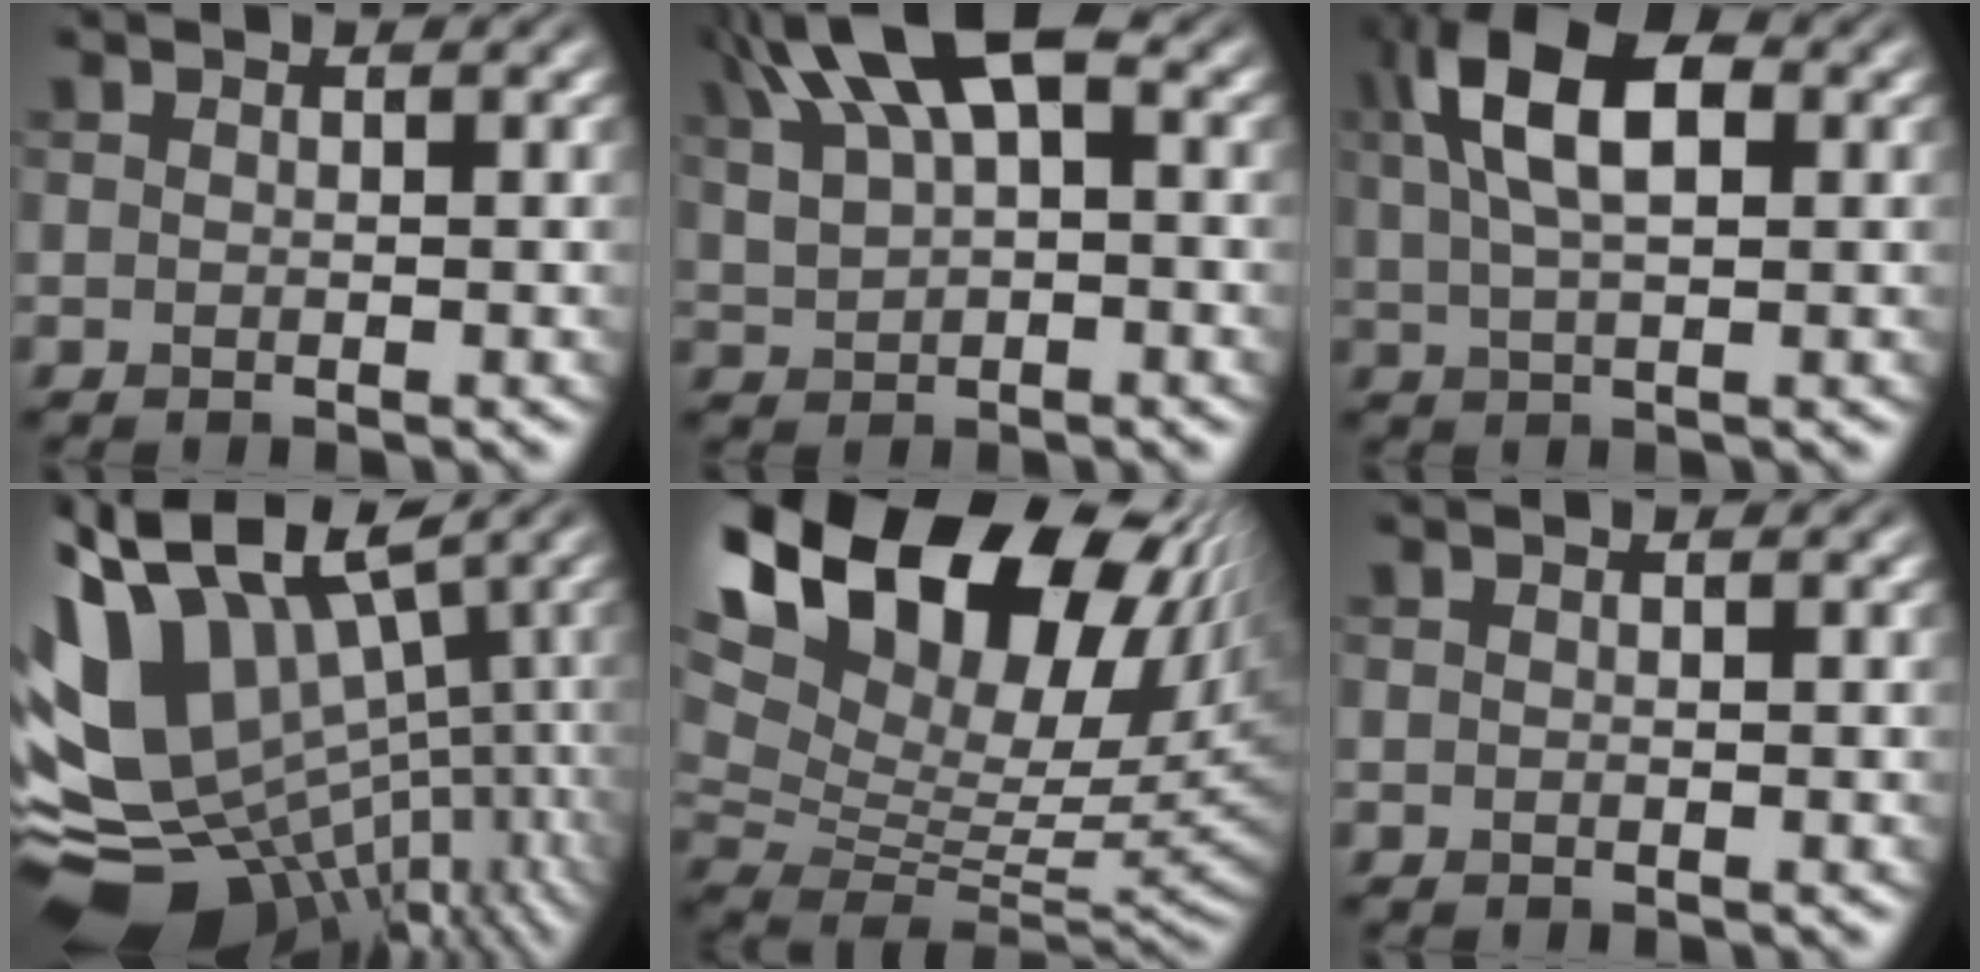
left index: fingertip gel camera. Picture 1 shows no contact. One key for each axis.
{"total": 9.8, "fx": 4.4, "fy": 4.7, "fz": 7.5, "tx": -0.155, "ty": 0.026, "tz": 0.071}
{"total": 8.3, "fx": 2.6, "fy": 4.0, "fz": 6.8, "tx": -0.125, "ty": 0.020, "tz": 0.036}
{"total": 16.0, "fx": -3.6, "fy": 10.6, "fz": 11.5, "tx": -0.219, "ty": -0.008, "tz": -0.032}
{"total": 19.9, "fx": 9.5, "fy": 11.8, "fz": 13.0, "tx": -0.225, "ty": 0.043, "tz": 0.174}
{"total": 0.0}